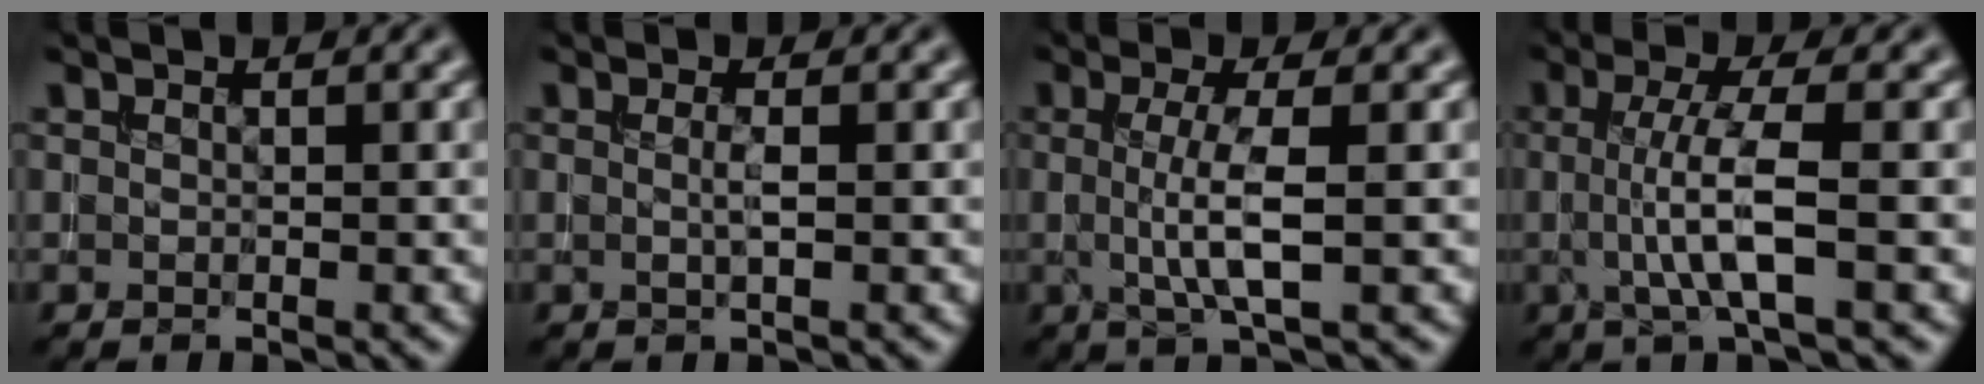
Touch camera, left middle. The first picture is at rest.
{"total": 1.1, "force": [-0.1, 0.3, 1.1], "torque": [-0.021, 0.003, -0.003]}
{"total": 4.2, "force": [-0.2, 0.9, 4.1], "torque": [-0.079, -0.002, -0.002]}
{"total": 4.8, "force": [-0.4, 1.1, 4.7], "torque": [-0.091, 0.000, -0.007]}